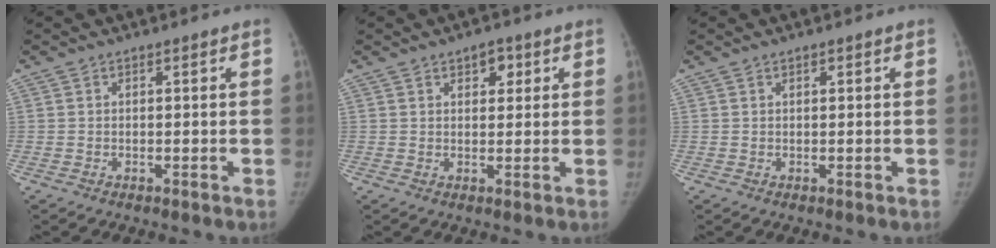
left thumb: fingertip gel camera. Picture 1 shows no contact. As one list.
[{"total": 3.5, "force": [1.8, 2.1, 2.2], "torque": [-0.012, -0.005, 0.023]}, {"total": 0.7, "force": [0.4, 0.3, 0.5], "torque": [-0.008, -0.001, 0.007]}]